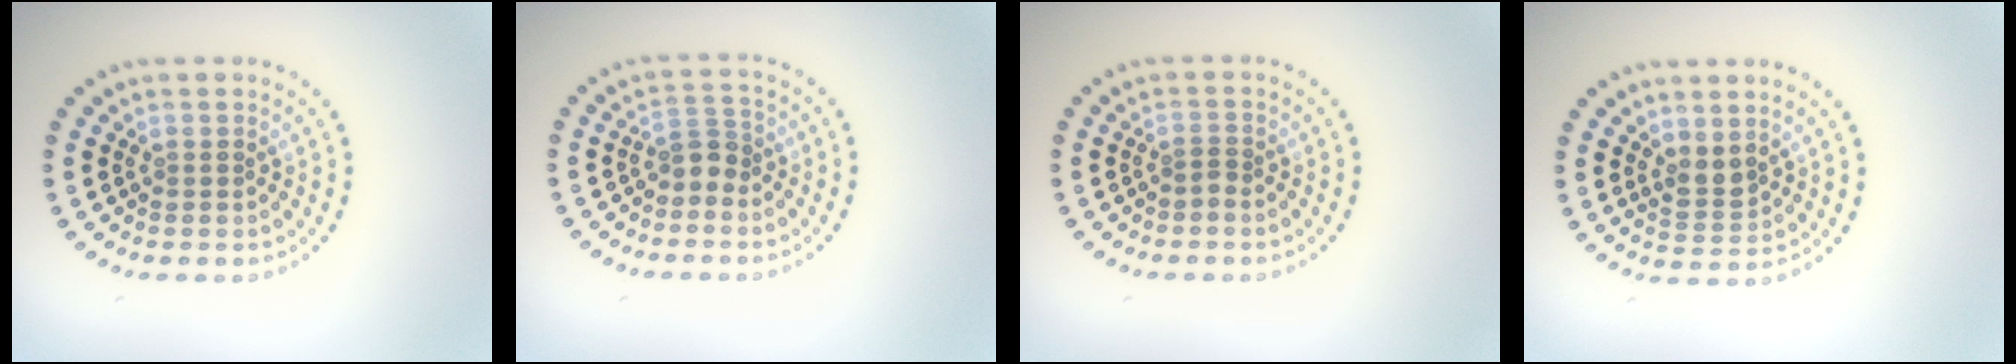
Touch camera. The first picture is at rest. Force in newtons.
{"total": 2.1, "press": 1.6, "slide": 1.3}
{"total": 0.6, "press": 0.3, "slide": 0.5}
{"total": 1.9, "press": 1.6, "slide": 1.0}